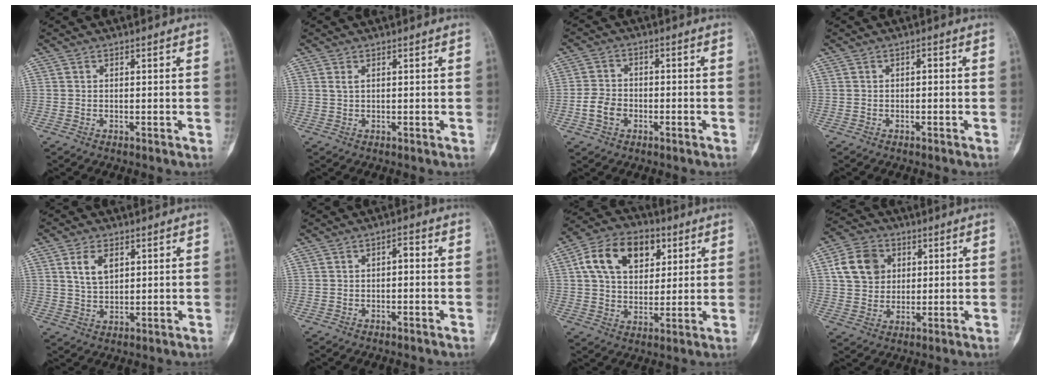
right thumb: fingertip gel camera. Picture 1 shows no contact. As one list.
[{"total": 0.8, "force": [0.4, 0.3, 0.6], "torque": [-0.015, 0.005, 0.010]}, {"total": 5.0, "force": [-1.9, 3.6, 2.9], "torque": [-0.048, 0.017, -0.038]}, {"total": 0.8, "force": [-0.1, 0.4, 0.7], "torque": [-0.007, 0.005, -0.005]}, {"total": 5.3, "force": [2.2, 3.1, 3.7], "torque": [-0.057, -0.010, 0.044]}, {"total": 1.8, "force": [-0.2, 0.9, 1.5], "torque": [-0.017, 0.013, -0.009]}, {"total": 14.9, "force": [5.3, 9.9, 9.8], "torque": [-0.143, 0.001, 0.088]}, {"total": 9.4, "force": [2.7, 7.7, 4.6], "torque": [-0.059, 0.000, 0.047]}]